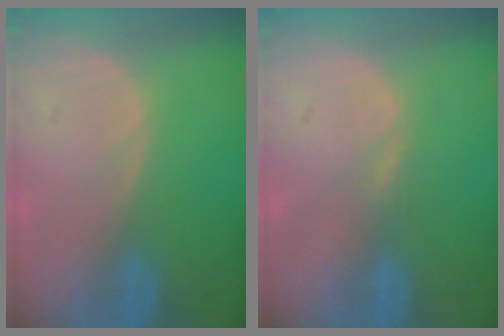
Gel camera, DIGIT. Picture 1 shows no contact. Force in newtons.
{"total": 1.1, "press": 1.1, "slide": 0.2}